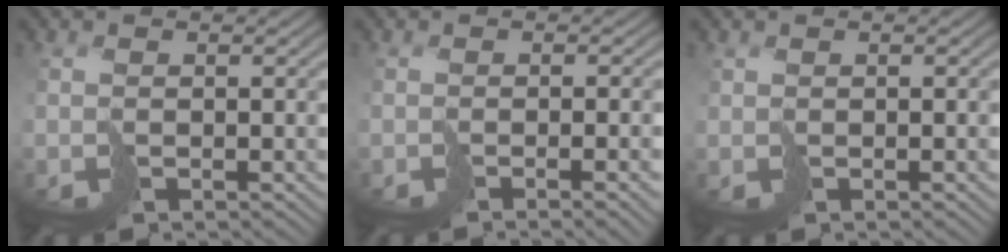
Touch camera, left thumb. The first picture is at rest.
{"total": 4.3, "force": [-1.3, 0.9, 3.9], "torque": [-0.054, -0.003, -0.020]}
{"total": 1.3, "force": [0.4, 0.4, 1.1], "torque": [-0.021, -0.001, 0.009]}